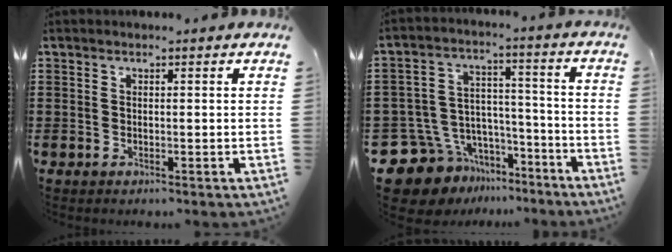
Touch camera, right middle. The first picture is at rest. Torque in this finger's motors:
{"motor_torque": [2.14, 0.00, 0.01, 0.00]}